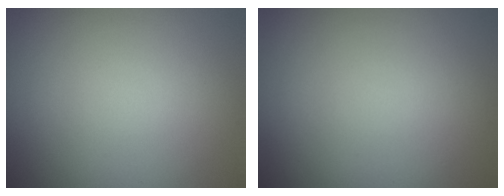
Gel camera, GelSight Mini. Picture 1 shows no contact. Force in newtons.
{"total": 0.0}